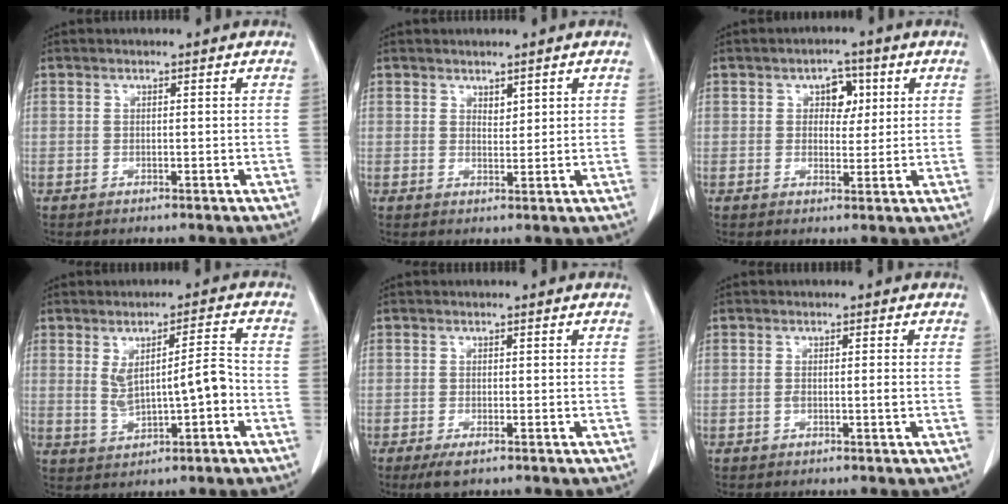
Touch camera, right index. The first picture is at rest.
{"total": 1.5, "force": [1.0, 0.7, 0.9], "torque": [-0.012, -0.005, 0.021]}
{"total": 4.0, "force": [1.3, 2.7, 2.8], "torque": [-0.036, 0.010, 0.019]}
{"total": 6.9, "force": [-0.4, 1.7, 6.7], "torque": [-0.116, 0.013, 0.004]}
{"total": 2.5, "force": [-1.6, 0.7, 1.8], "torque": [-0.038, -0.006, -0.025]}
{"total": 1.6, "force": [-0.3, 0.2, 1.6], "torque": [-0.032, 0.000, -0.004]}